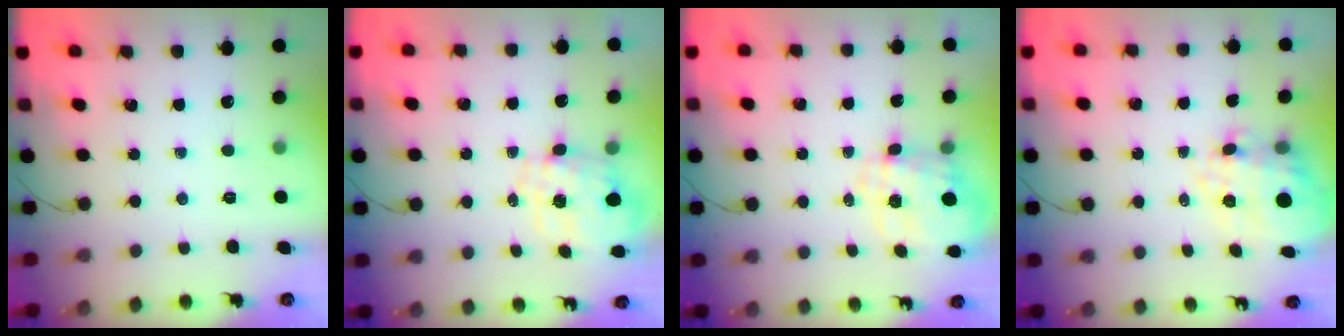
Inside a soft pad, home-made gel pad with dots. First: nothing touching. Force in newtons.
{"total": 2.1, "press": 1.7, "slide": 1.1}
{"total": 10.5, "press": 10.5, "slide": 0.9}
{"total": 11.9, "press": 11.6, "slide": 2.6}